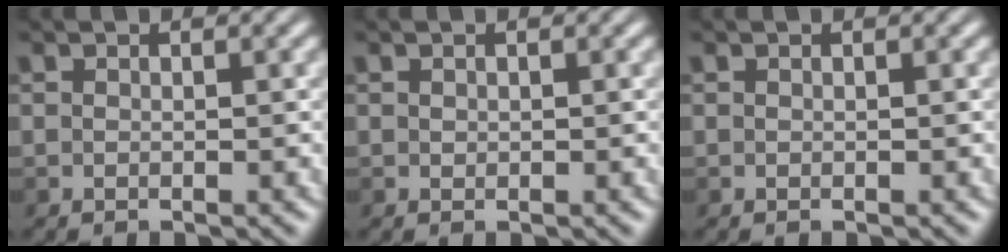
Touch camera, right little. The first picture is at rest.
{"total": 0.0}
{"total": 0.0}